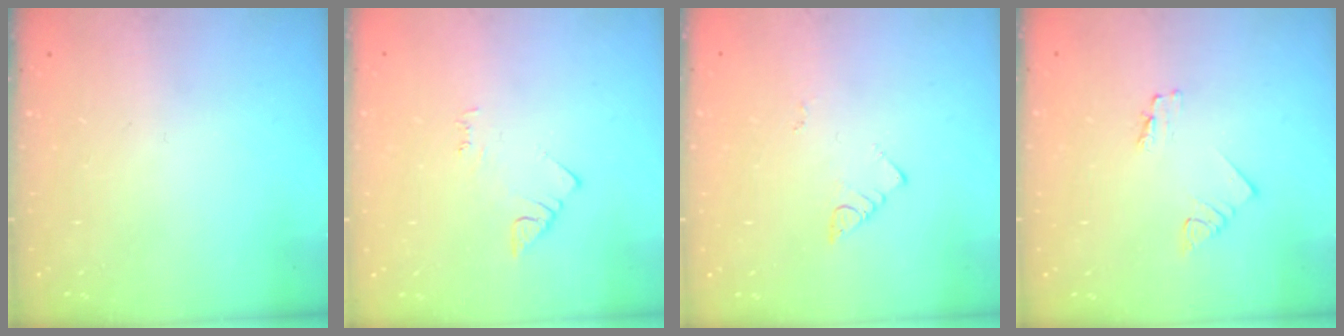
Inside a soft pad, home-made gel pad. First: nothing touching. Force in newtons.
{"total": 2.5, "press": 2.5, "slide": 0.4}
{"total": 2.7, "press": 2.7, "slide": 0.6}
{"total": 1.2, "press": 1.2, "slide": 0.0}